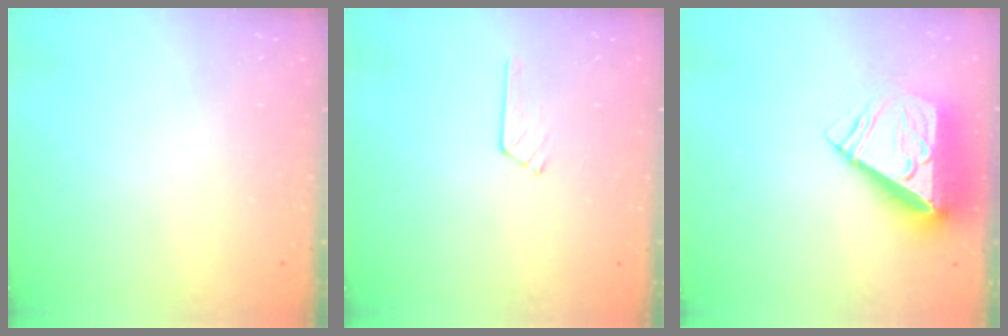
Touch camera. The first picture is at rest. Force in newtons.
{"total": 4.8, "press": 4.8, "slide": 0.6}
{"total": 10.3, "press": 10.2, "slide": 1.6}